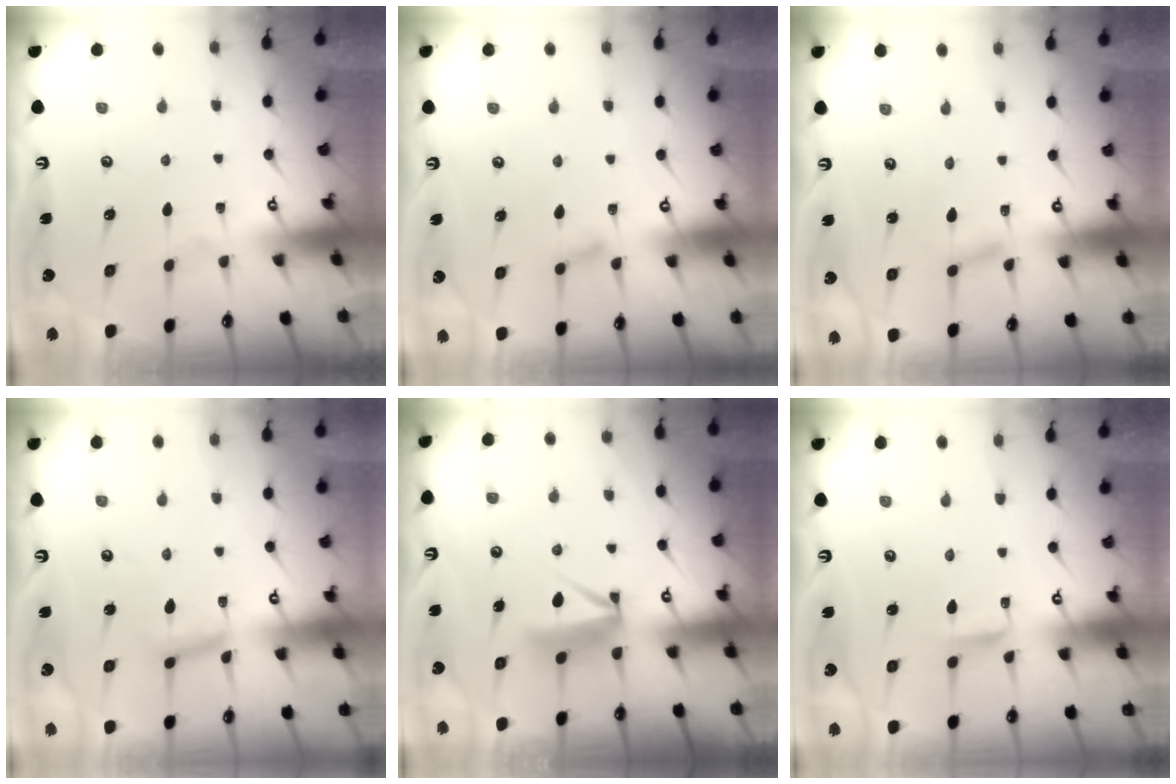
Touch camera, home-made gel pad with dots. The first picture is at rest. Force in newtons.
{"total": 5.0, "press": 4.9, "slide": 0.5}
{"total": 1.5, "press": 1.5, "slide": 0.1}
{"total": 7.7, "press": 7.6, "slide": 0.5}
{"total": 9.3, "press": 9.3, "slide": 0.9}
{"total": 2.6, "press": 2.5, "slide": 0.3}